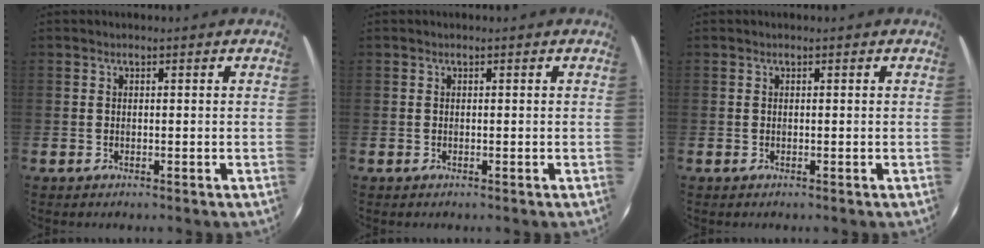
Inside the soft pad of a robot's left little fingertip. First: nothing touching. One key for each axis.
{"total": 0.0}
{"total": 0.0}